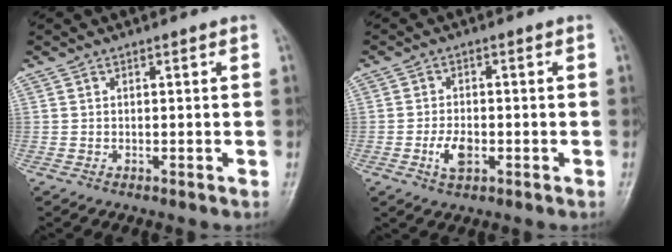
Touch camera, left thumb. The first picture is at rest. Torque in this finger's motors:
{"motor_torque": [-0.02, 0.18, 0.10, 0.03, 0.01]}